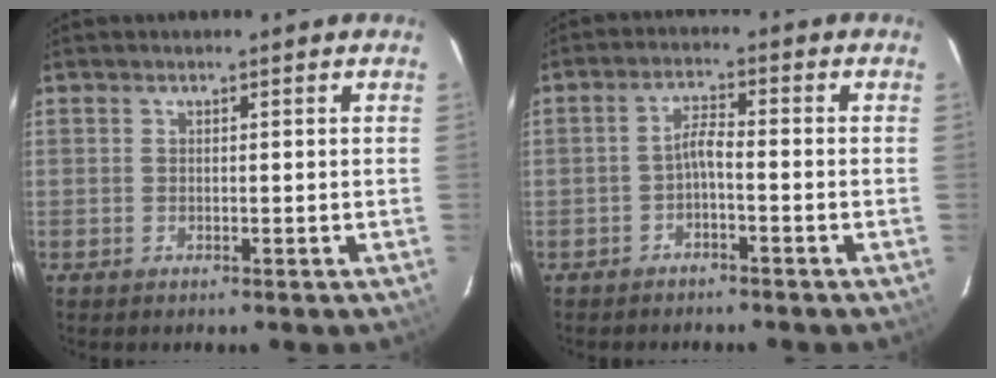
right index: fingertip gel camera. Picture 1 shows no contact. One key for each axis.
{"total": 2.7, "fx": -1.7, "fy": 0.4, "fz": 2.1, "tx": -0.049, "ty": 0.011, "tz": -0.032}